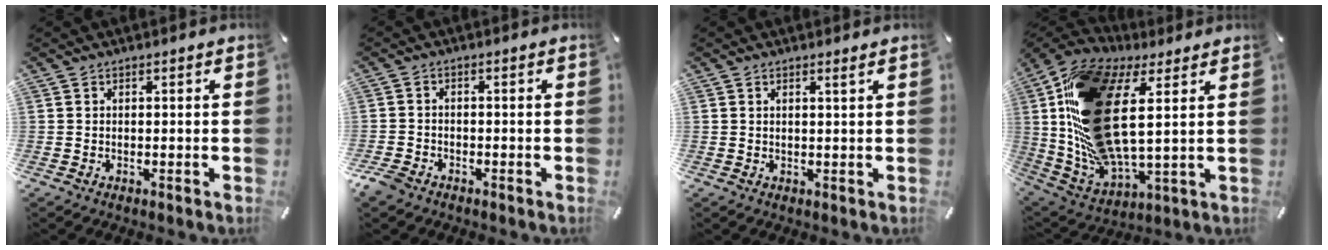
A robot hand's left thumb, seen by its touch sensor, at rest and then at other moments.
{"total": 3.0, "force": [-2.3, 1.7, 1.0], "torque": [-0.035, 0.006, -0.051]}
{"total": 1.2, "force": [0.8, -0.1, 0.8], "torque": [-0.016, -0.002, 0.014]}
{"total": 21.6, "force": [6.2, 10.7, 17.8], "torque": [-0.379, -0.034, 0.107]}